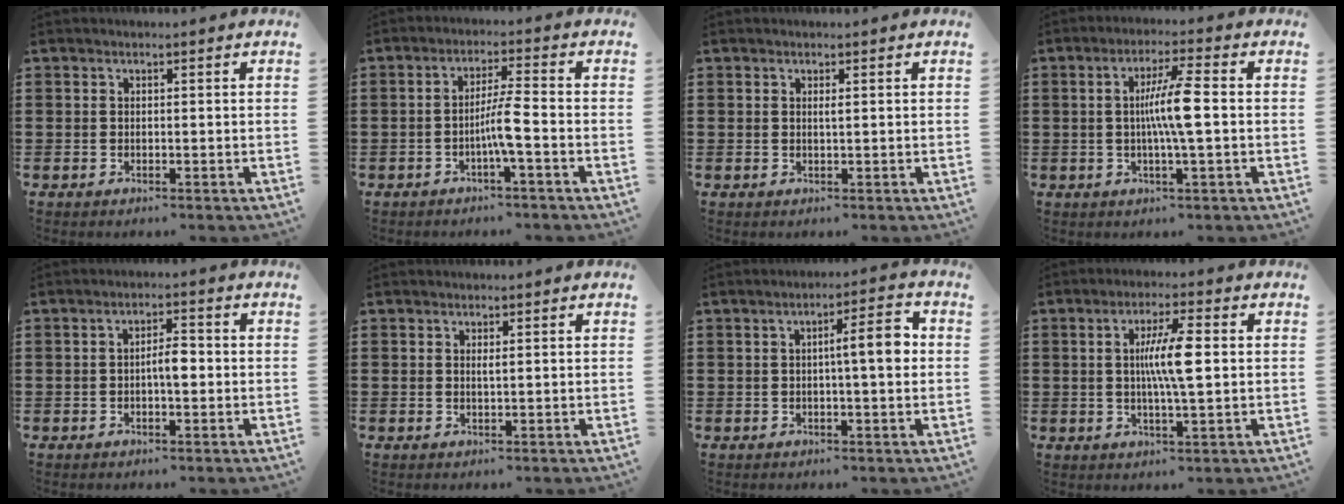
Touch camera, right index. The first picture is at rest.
{"total": 4.8, "force": [-1.7, -0.1, 4.4], "torque": [-0.088, -0.005, -0.037]}
{"total": 0.6, "force": [0.2, 0.1, 0.6], "torque": [-0.012, -0.001, 0.005]}
{"total": 7.1, "force": [-0.1, 0.3, 7.1], "torque": [-0.135, -0.003, -0.012]}
{"total": 3.4, "force": [-0.5, 1.1, 3.1], "torque": [-0.057, 0.007, -0.011]}
{"total": 0.6, "force": [0.3, 0.1, 0.5], "torque": [-0.011, -0.001, 0.006]}
{"total": 5.6, "force": [0.4, 0.9, 5.5], "torque": [-0.086, -0.003, -0.001]}
{"total": 7.4, "force": [0.6, 0.9, 7.3], "torque": [-0.141, -0.002, 0.003]}